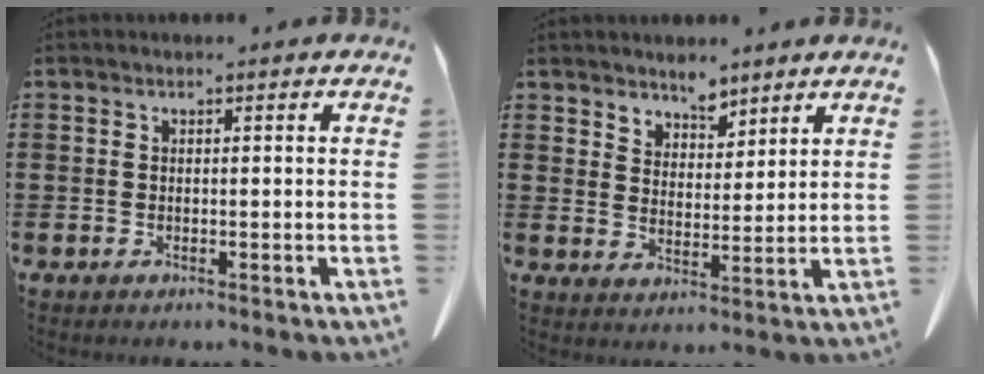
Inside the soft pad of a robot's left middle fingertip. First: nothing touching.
{"total": 4.2, "force": [3.8, 1.7, 0.0], "torque": [-0.017, -0.011, 0.072]}